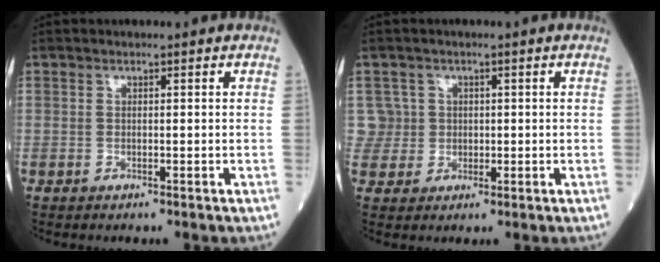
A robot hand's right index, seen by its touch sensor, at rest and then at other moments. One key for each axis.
{"total": 3.8, "fx": 0.9, "fy": 3.6, "fz": -0.7, "tx": 0.034, "ty": 0.009, "tz": 0.015}